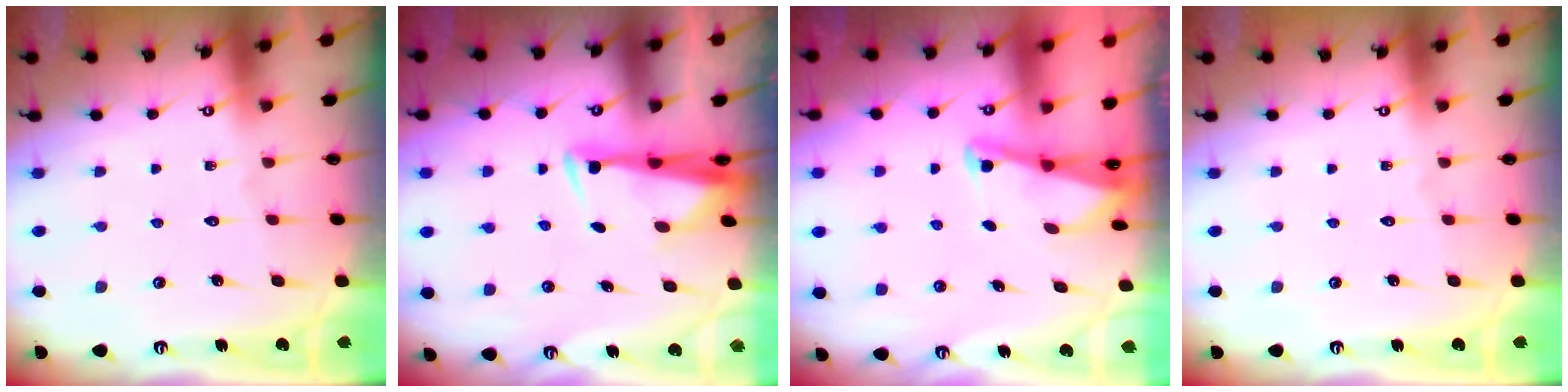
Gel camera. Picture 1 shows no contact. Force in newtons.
{"total": 3.4, "press": 3.3, "slide": 0.8}
{"total": 2.2, "press": 2.2, "slide": 0.3}
{"total": 0.0}